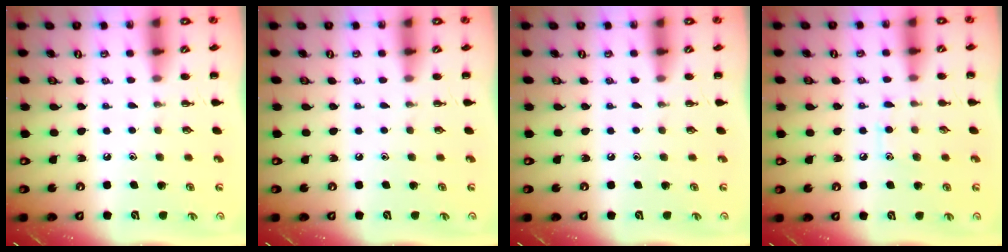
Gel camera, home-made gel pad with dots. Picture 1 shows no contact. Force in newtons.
{"total": 0.0}
{"total": 0.0}
{"total": 7.8, "press": 7.4, "slide": 2.2}